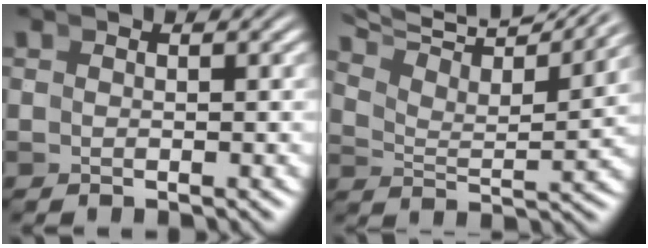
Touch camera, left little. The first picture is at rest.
{"total": 9.7, "force": [7.9, 3.1, 4.6], "torque": [-0.083, 0.034, 0.108]}